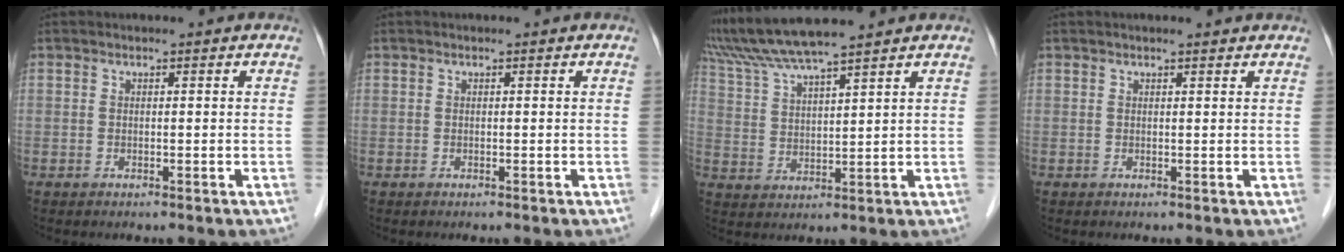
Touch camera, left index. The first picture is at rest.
{"total": 0.0}
{"total": 10.7, "force": [9.5, -1.2, 4.8], "torque": [-0.098, 0.025, 0.180]}
{"total": 2.4, "force": [2.2, 0.2, 1.1], "torque": [-0.013, 0.015, 0.025]}